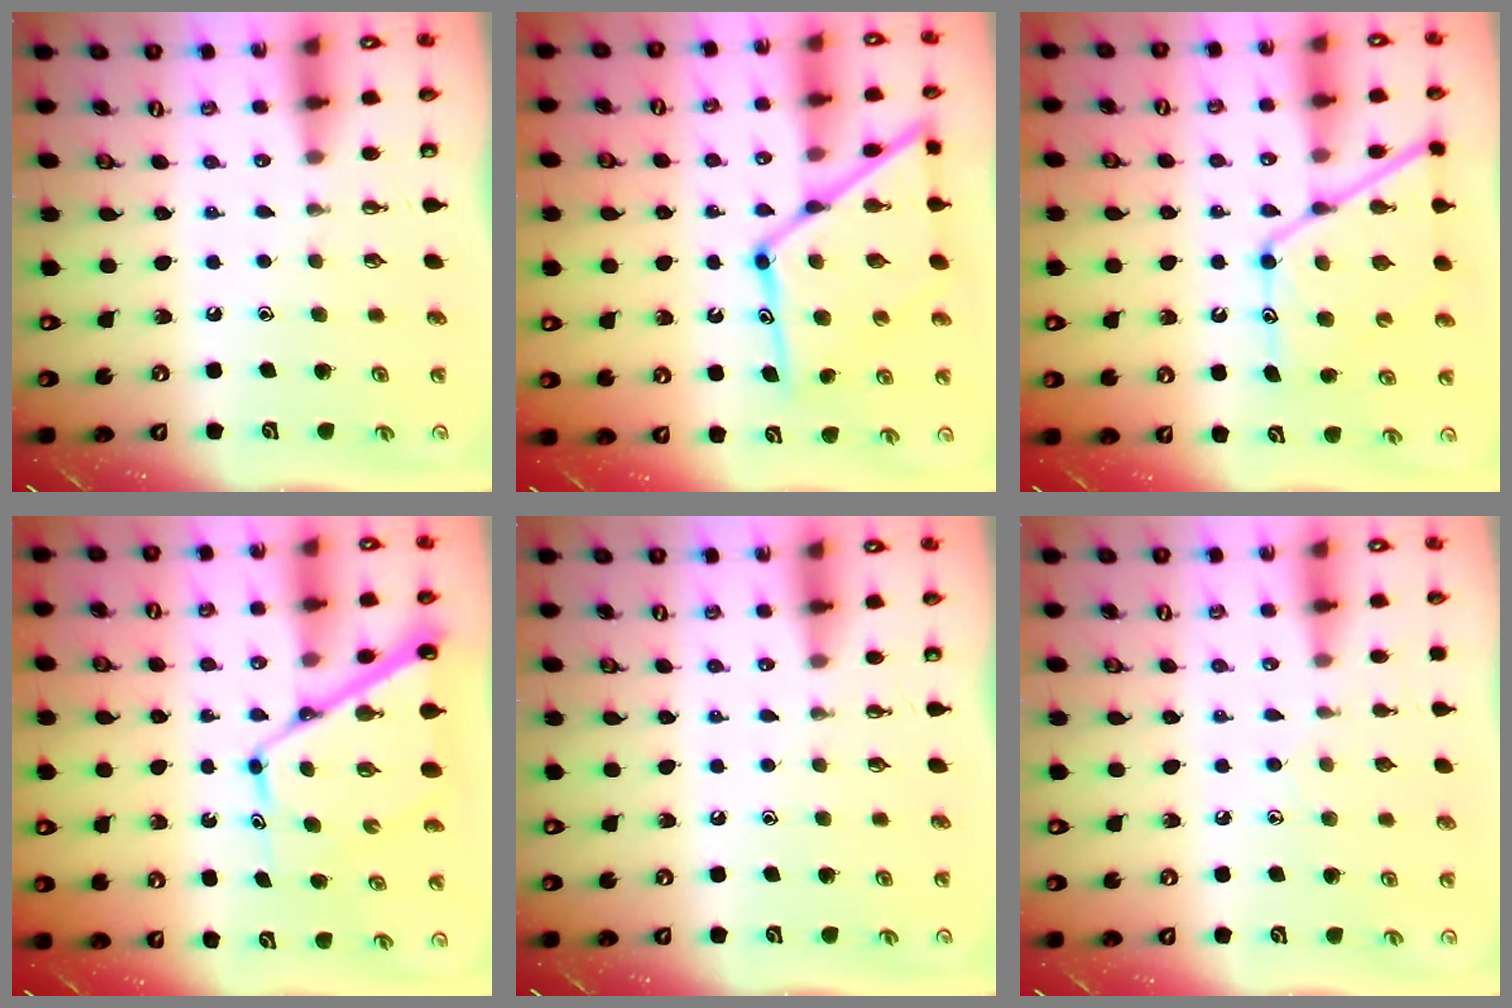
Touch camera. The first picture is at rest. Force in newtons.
{"total": 20.0, "press": 20.0, "slide": 1.6}
{"total": 15.5, "press": 15.5, "slide": 1.4}
{"total": 13.3, "press": 13.2, "slide": 1.3}
{"total": 0.0}
{"total": 4.7, "press": 4.7, "slide": 0.5}